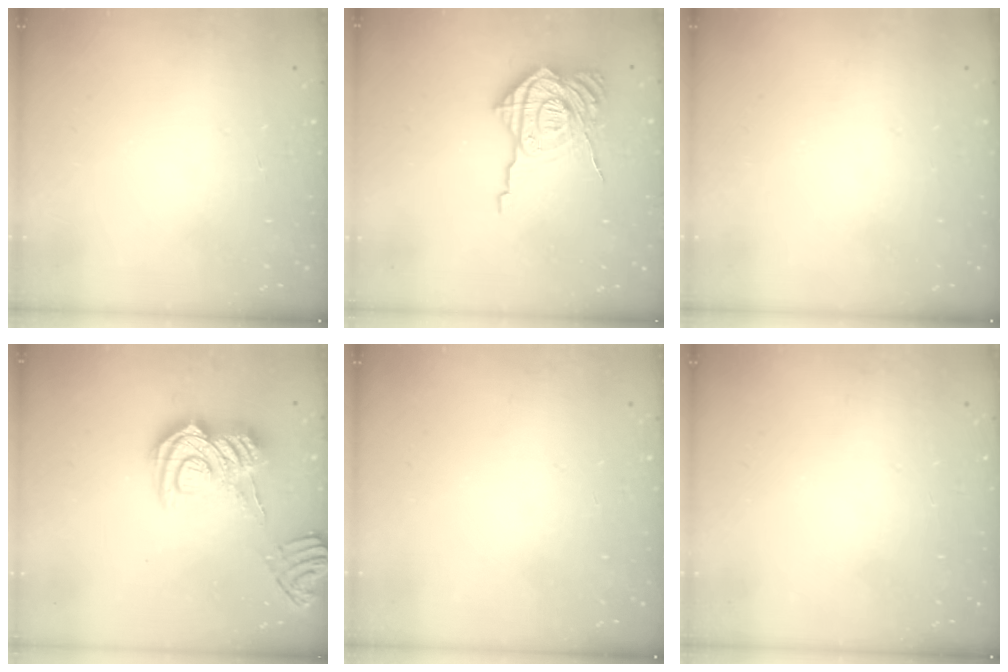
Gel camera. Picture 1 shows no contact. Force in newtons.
{"total": 17.6, "press": 17.5, "slide": 2.0}
{"total": 0.0}
{"total": 16.4, "press": 16.3, "slide": 1.5}
{"total": 0.0}
{"total": 0.0}